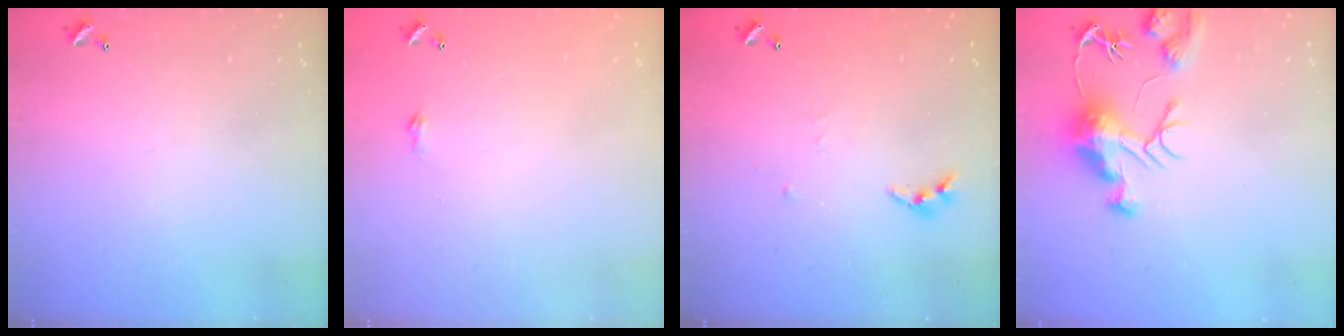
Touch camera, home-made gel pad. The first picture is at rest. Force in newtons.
{"total": 1.8, "press": 1.8, "slide": 0.3}
{"total": 4.7, "press": 4.7, "slide": 0.4}
{"total": 12.3, "press": 12.3, "slide": 1.1}